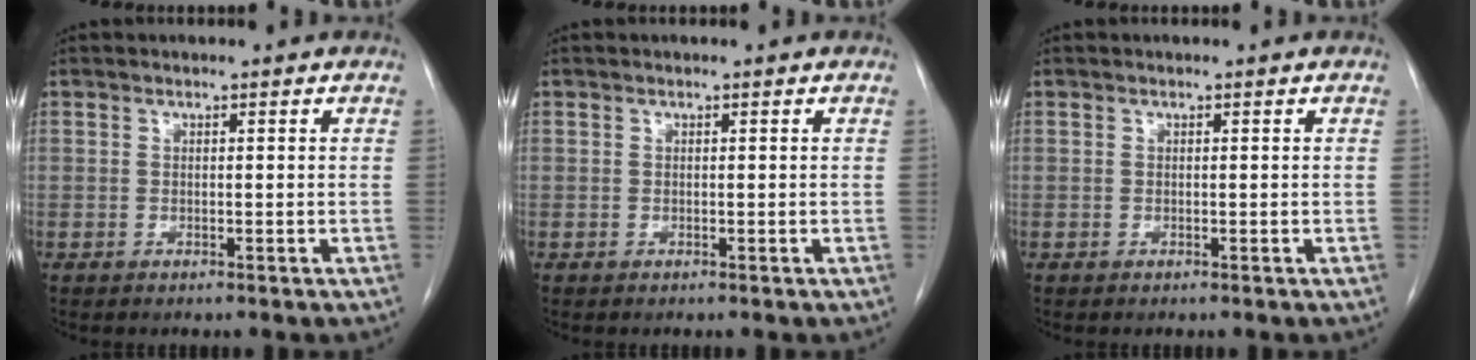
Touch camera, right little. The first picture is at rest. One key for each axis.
{"total": 0.0}
{"total": 0.0}